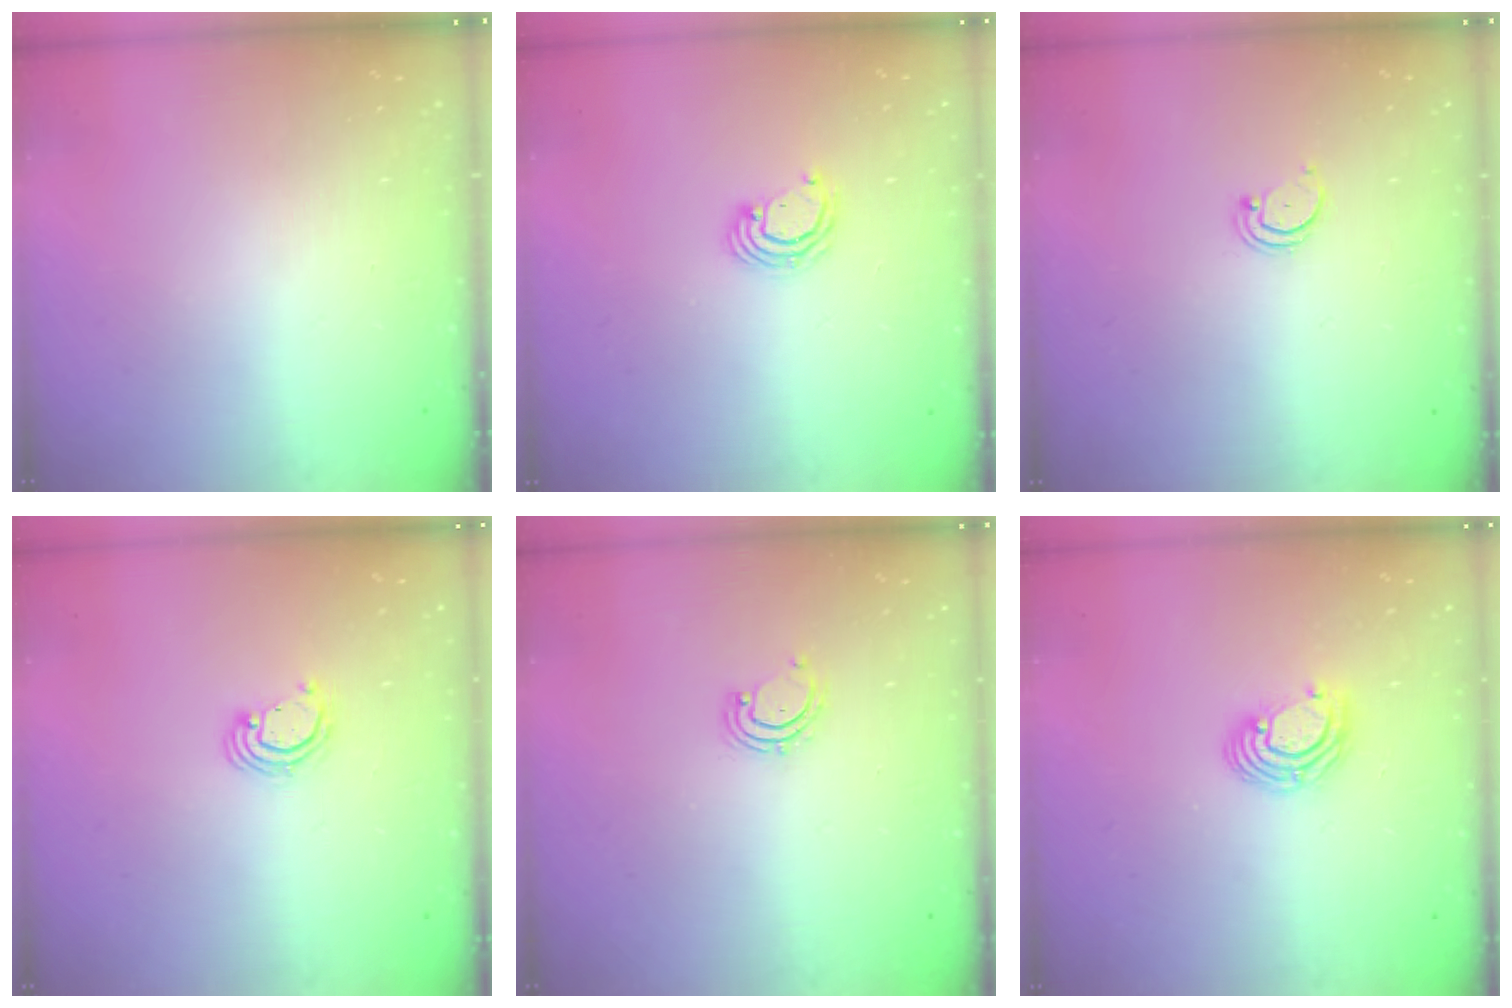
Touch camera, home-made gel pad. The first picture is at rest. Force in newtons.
{"total": 3.8, "press": 3.8, "slide": 0.3}
{"total": 2.0, "press": 2.0, "slide": 0.2}
{"total": 2.8, "press": 2.8, "slide": 0.2}
{"total": 2.7, "press": 2.6, "slide": 0.5}
{"total": 6.0, "press": 6.0, "slide": 0.4}